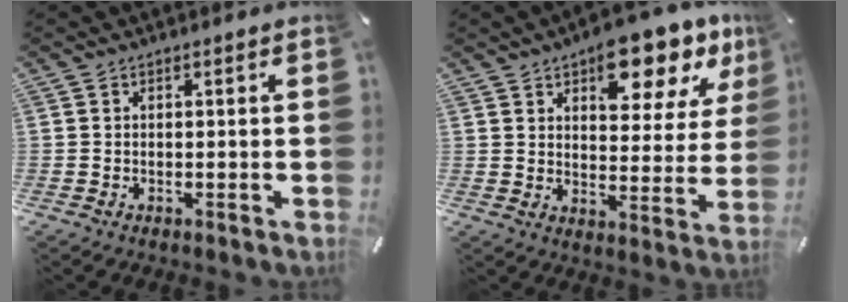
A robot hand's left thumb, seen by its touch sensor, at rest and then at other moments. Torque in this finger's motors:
{"motor_torque": [2.38, 2.63, 1.41, -1.36, 0.17]}